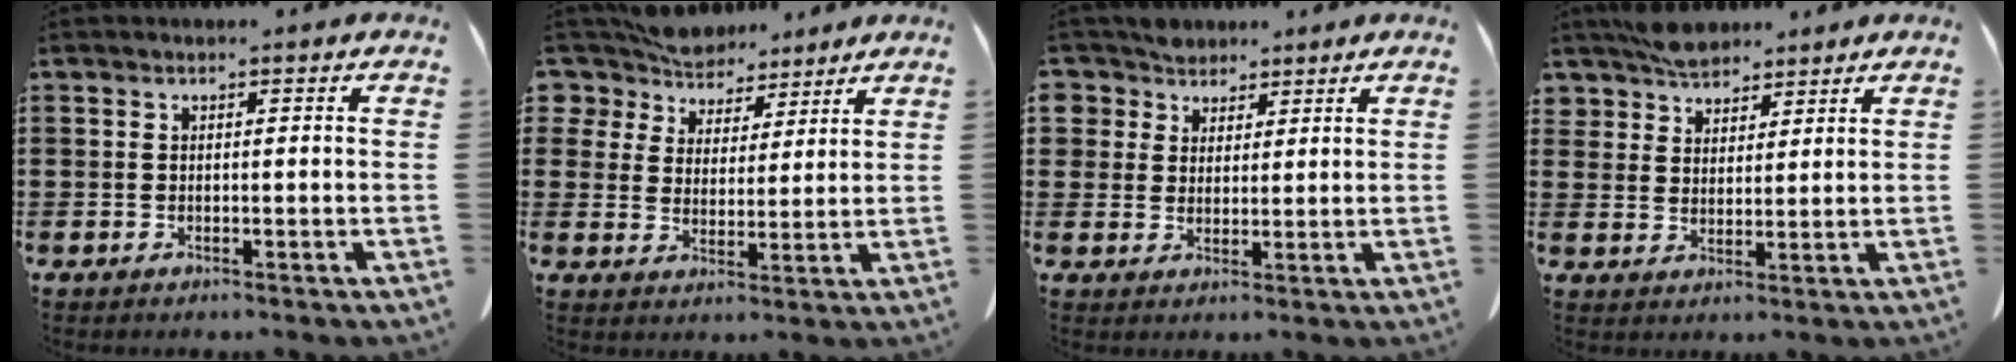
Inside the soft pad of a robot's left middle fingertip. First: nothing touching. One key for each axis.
{"total": 7.5, "fx": 6.9, "fy": 3.0, "fz": 0.2, "tx": -0.047, "ty": -0.037, "tz": 0.132}
{"total": 4.6, "fx": 3.4, "fy": 3.0, "fz": -0.1, "tx": -0.024, "ty": -0.004, "tz": 0.063}
{"total": 5.2, "fx": 4.7, "fy": 2.1, "fz": 0.6, "tx": -0.029, "ty": -0.004, "tz": 0.094}